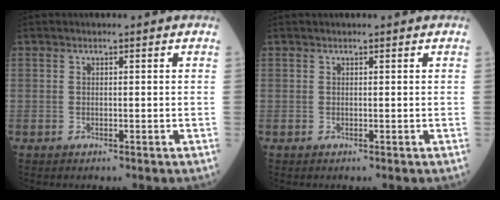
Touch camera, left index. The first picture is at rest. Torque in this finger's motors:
{"motor_torque": [0.00, 0.00, 0.00, 0.00]}